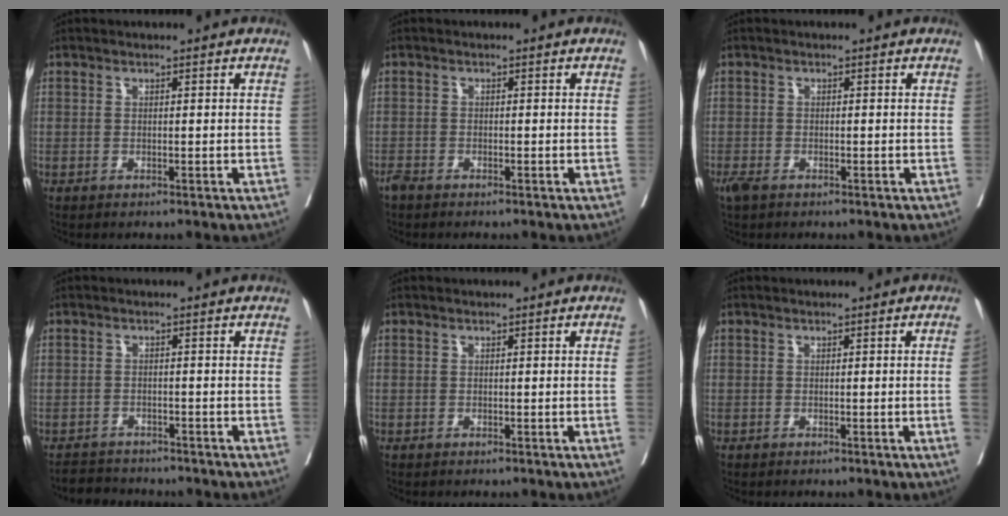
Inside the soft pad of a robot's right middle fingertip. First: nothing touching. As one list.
[{"total": 1.2, "force": [-1.2, 0.1, 0.5], "torque": [-0.016, -0.004, -0.026]}, {"total": 2.4, "force": [-1.7, 0.9, 1.4], "torque": [-0.034, -0.008, -0.029]}, {"total": 4.0, "force": [-3.8, 1.1, -0.2], "torque": [0.003, -0.009, -0.065]}, {"total": 0.6, "force": [-0.1, -0.2, 0.5], "torque": [-0.007, 0.000, 0.001]}, {"total": 1.7, "force": [-0.3, -0.6, 1.6], "torque": [-0.020, -0.003, -0.003]}]